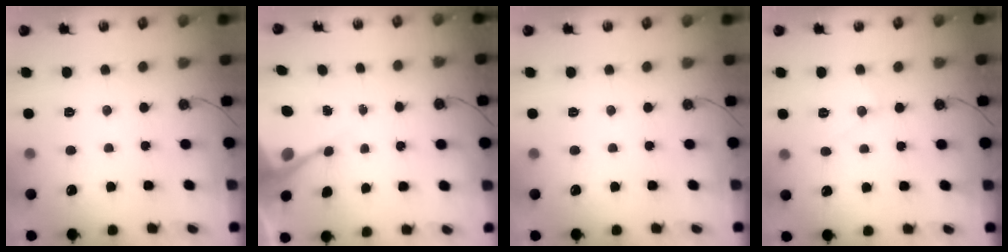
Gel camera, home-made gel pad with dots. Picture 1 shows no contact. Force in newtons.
{"total": 6.8, "press": 6.8, "slide": 0.5}
{"total": 0.0}
{"total": 7.2, "press": 7.2, "slide": 0.5}